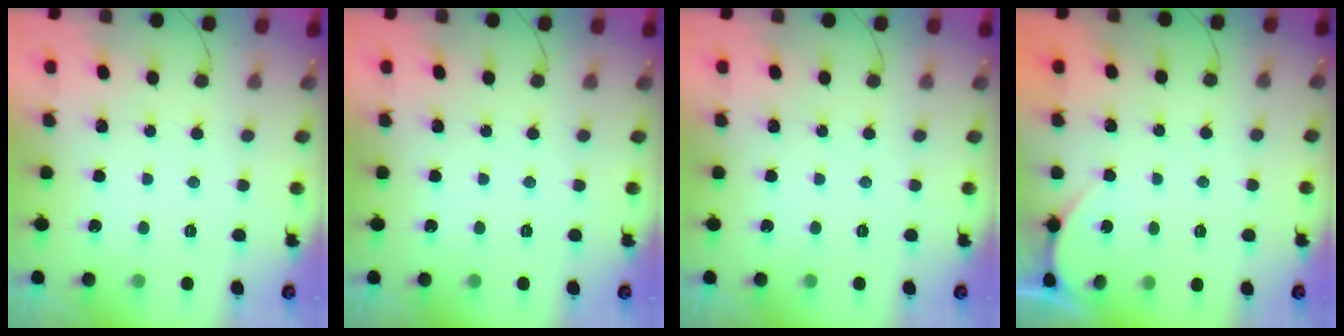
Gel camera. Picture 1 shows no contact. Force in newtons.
{"total": 0.0}
{"total": 0.0}
{"total": 2.4, "press": 2.4, "slide": 0.3}